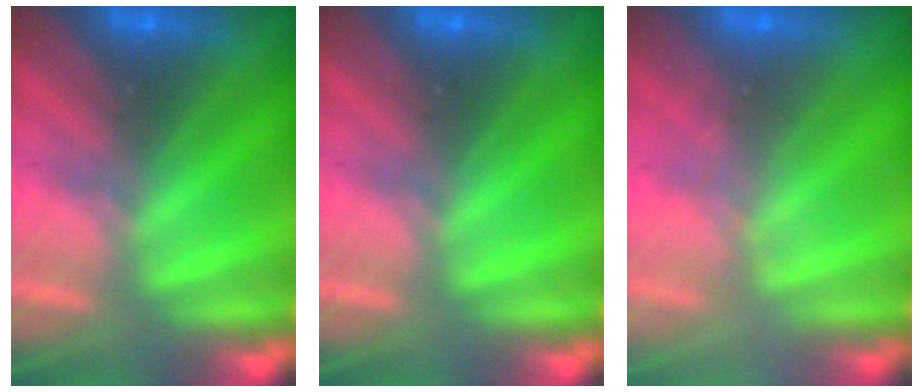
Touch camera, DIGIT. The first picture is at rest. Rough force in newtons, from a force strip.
{"total": 0.0}
{"total": 1.8}